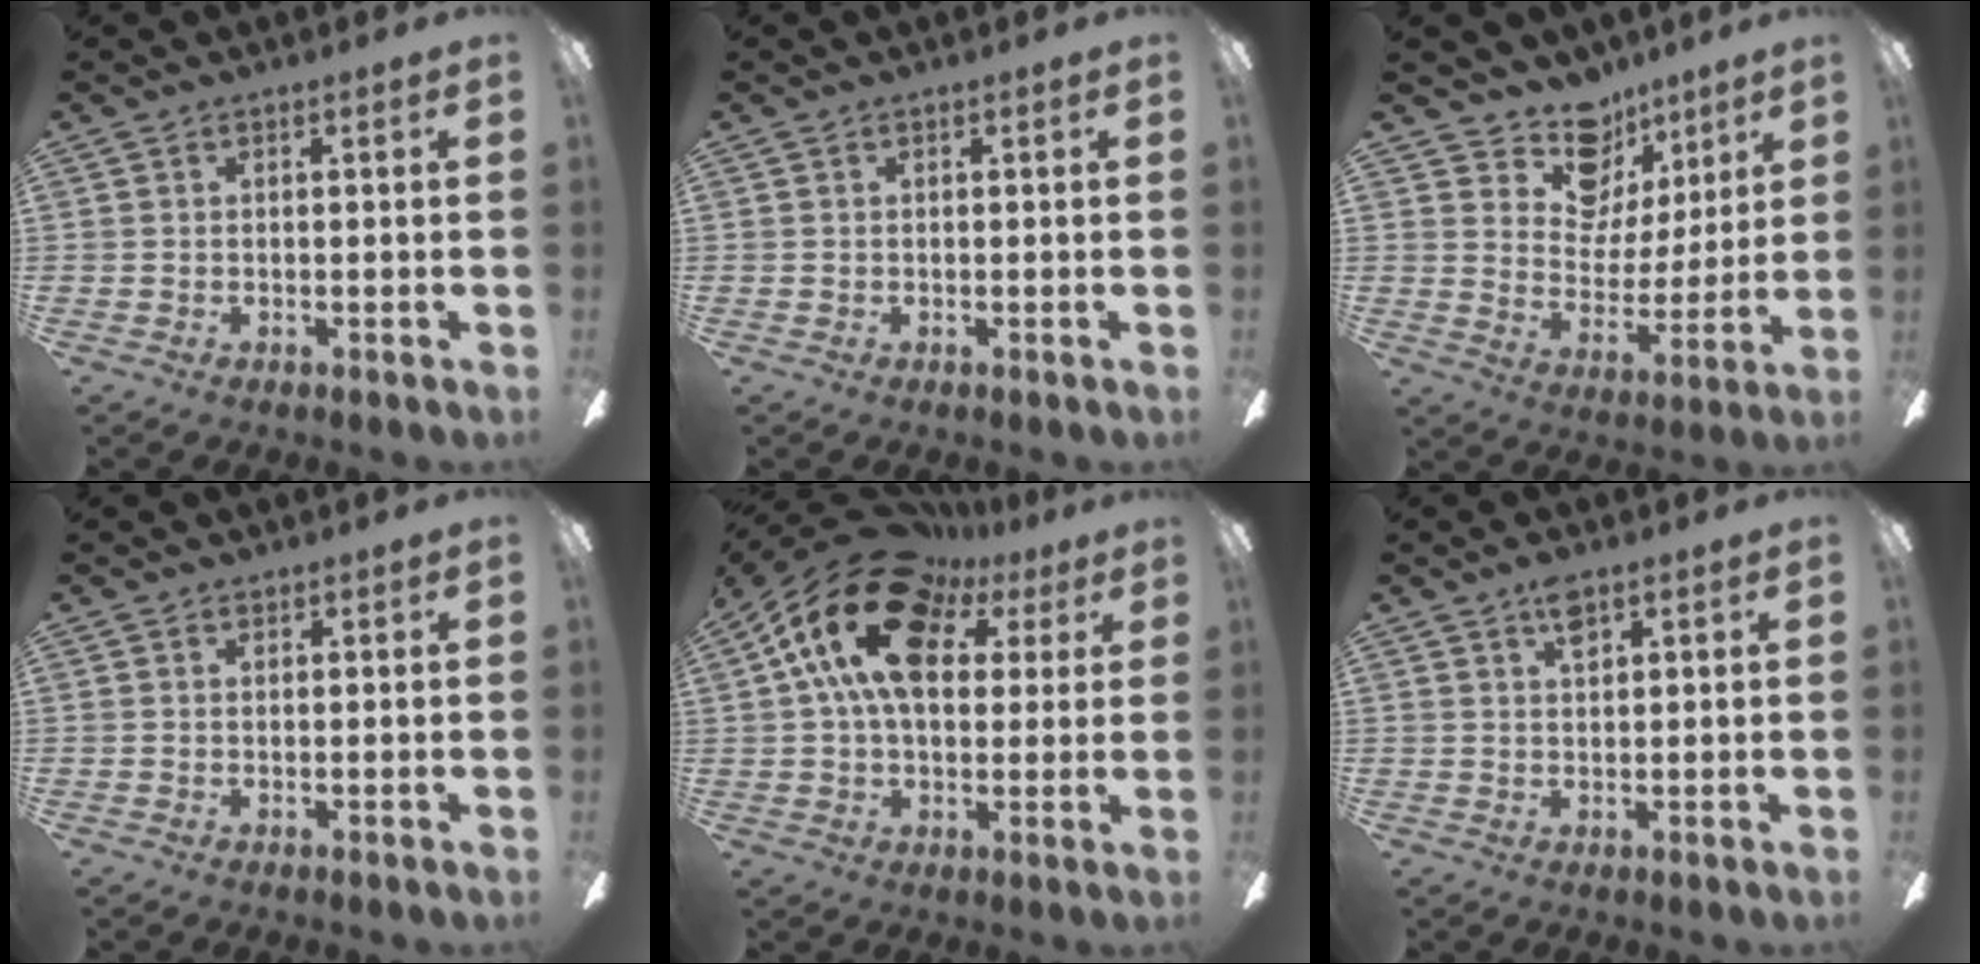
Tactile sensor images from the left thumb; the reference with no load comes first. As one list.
[{"total": 0.0}, {"total": 12.5, "force": [9.1, 8.0, 3.3], "torque": [-0.066, -0.067, 0.177]}, {"total": 0.6, "force": [0.4, 0.3, 0.2], "torque": [-0.005, 0.000, 0.010]}, {"total": 20.3, "force": [8.6, 12.4, 13.5], "torque": [-0.259, -0.021, 0.150]}, {"total": 3.7, "force": [2.3, 1.6, 2.4], "torque": [-0.040, -0.002, 0.037]}]